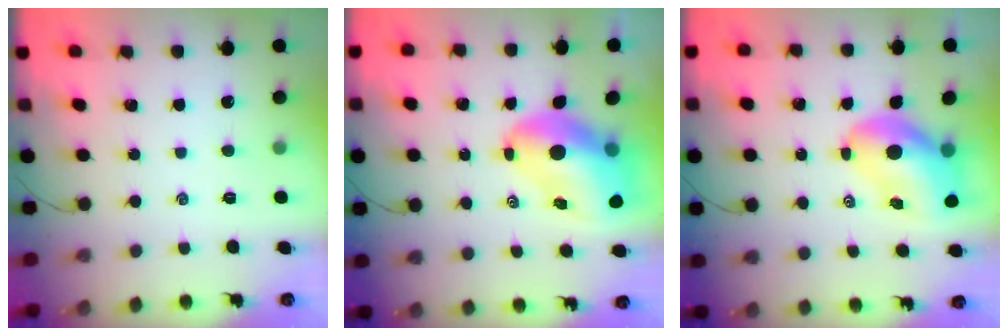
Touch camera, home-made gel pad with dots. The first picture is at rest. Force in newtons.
{"total": 12.5, "press": 11.9, "slide": 3.7}
{"total": 9.7, "press": 9.2, "slide": 3.0}